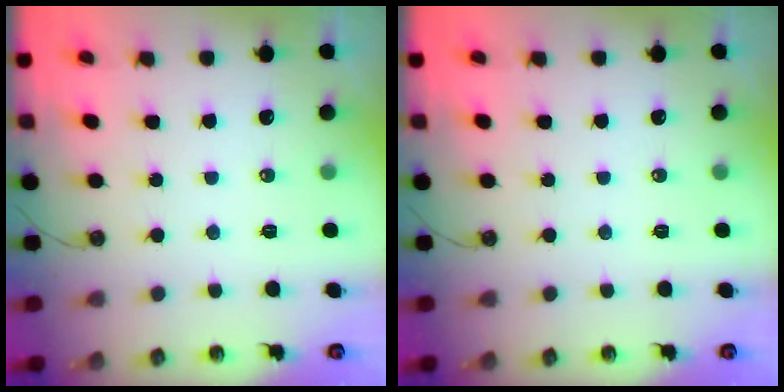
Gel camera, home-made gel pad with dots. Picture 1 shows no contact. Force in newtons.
{"total": 0.0}